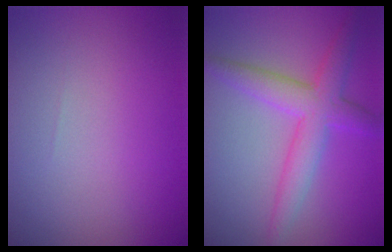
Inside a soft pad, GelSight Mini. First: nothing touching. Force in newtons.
{"total": 4.5, "press": 4.5, "slide": 0.2}